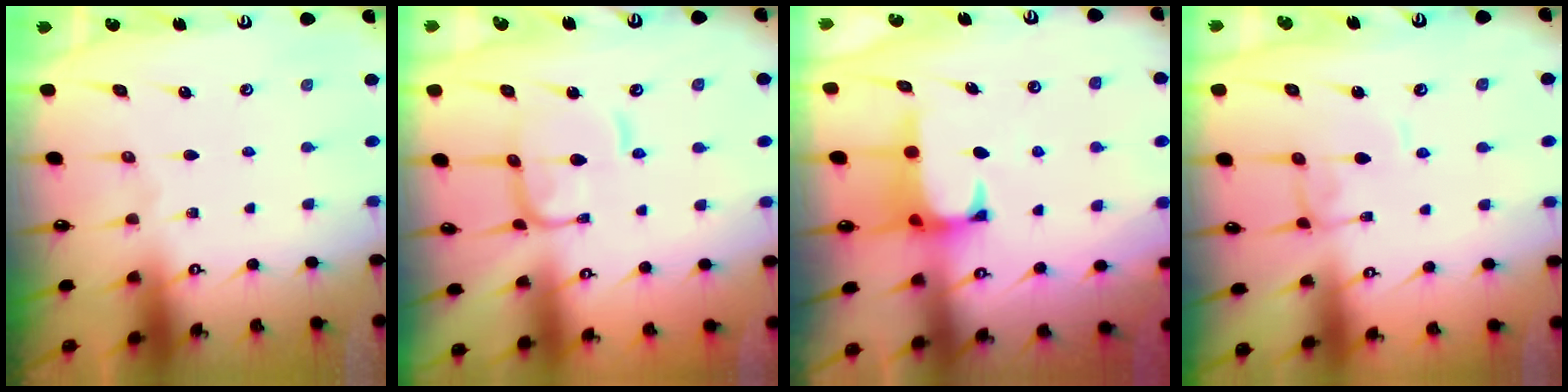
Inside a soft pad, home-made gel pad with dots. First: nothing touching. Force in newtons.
{"total": 2.2, "press": 2.2, "slide": 0.5}
{"total": 0.9, "press": 0.3, "slide": 0.8}
{"total": 0.8, "press": 0.8, "slide": 0.2}